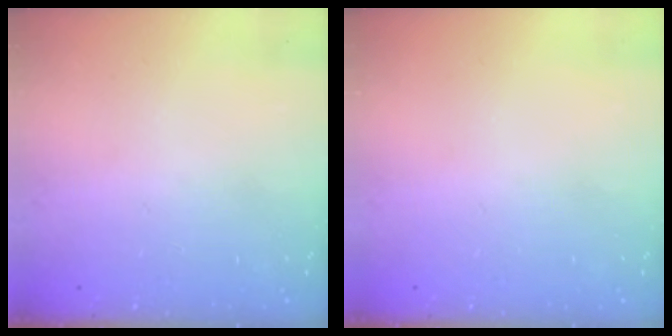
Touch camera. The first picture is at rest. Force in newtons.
{"total": 0.0}